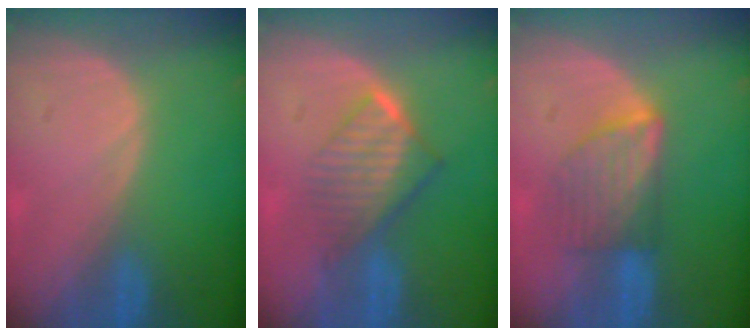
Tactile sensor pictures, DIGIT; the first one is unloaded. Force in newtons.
{"total": 6.7, "press": 6.1, "slide": 2.9}
{"total": 6.0, "press": 5.9, "slide": 1.3}